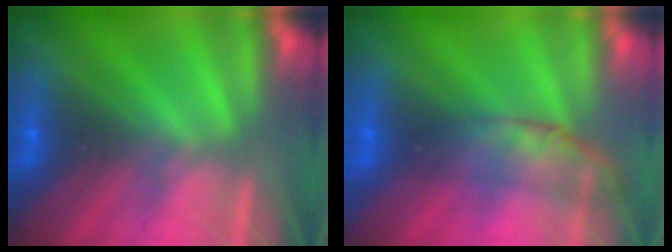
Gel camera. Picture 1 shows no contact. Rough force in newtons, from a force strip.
{"total": 2.9}